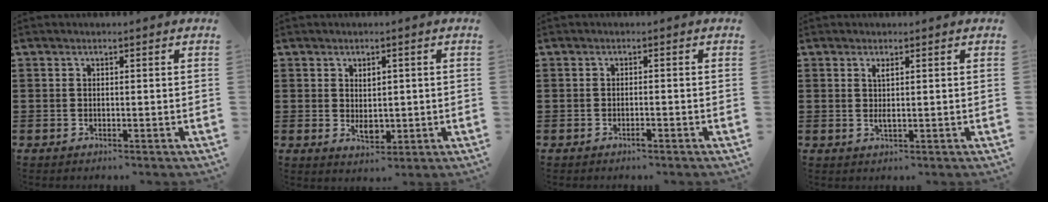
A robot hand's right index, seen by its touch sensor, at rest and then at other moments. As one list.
[{"total": 3.0, "force": [0.2, 1.9, 2.3], "torque": [-0.038, 0.001, 0.003]}, {"total": 1.0, "force": [-0.6, 0.1, 0.8], "torque": [-0.016, -0.005, -0.010]}, {"total": 1.5, "force": [0.4, 0.3, 1.4], "torque": [-0.028, 0.000, 0.006]}]